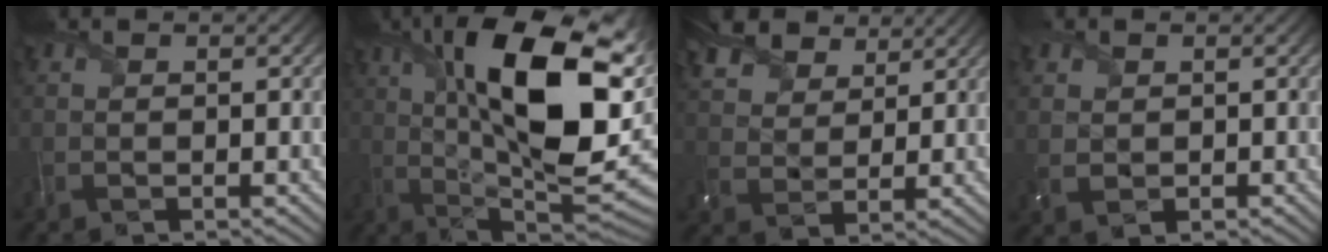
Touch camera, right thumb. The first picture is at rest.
{"total": 18.0, "force": [4.2, 6.4, 16.3], "torque": [-0.276, 0.032, 0.067]}
{"total": 8.1, "force": [5.8, 4.1, 3.7], "torque": [-0.112, 0.020, 0.105]}
{"total": 2.0, "force": [0.7, 1.6, 1.0], "torque": [-0.028, -0.004, 0.017]}